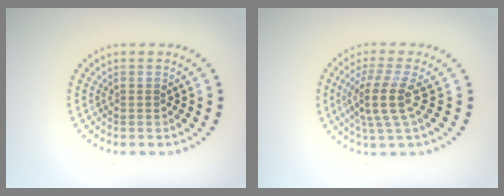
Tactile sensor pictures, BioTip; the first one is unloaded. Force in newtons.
{"total": 3.6, "press": 2.7, "slide": 2.4}